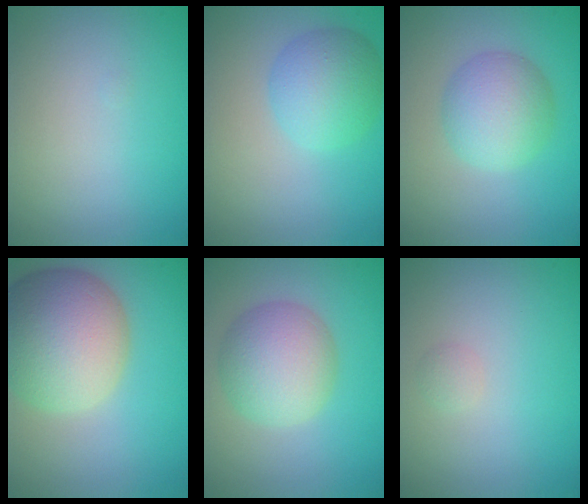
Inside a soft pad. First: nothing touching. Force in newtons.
{"total": 4.6, "press": 4.6, "slide": 0.2}
{"total": 4.7, "press": 4.7, "slide": 0.1}
{"total": 10.1, "press": 10.0, "slide": 0.9}
{"total": 5.8, "press": 5.8, "slide": 0.2}
{"total": 0.7, "press": 0.7, "slide": 0.0}